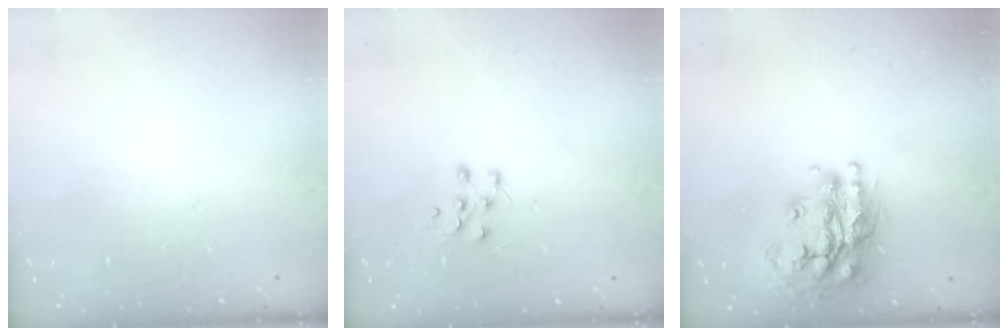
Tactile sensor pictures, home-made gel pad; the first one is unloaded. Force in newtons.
{"total": 6.3, "press": 6.3, "slide": 0.5}
{"total": 19.3, "press": 19.3, "slide": 1.4}